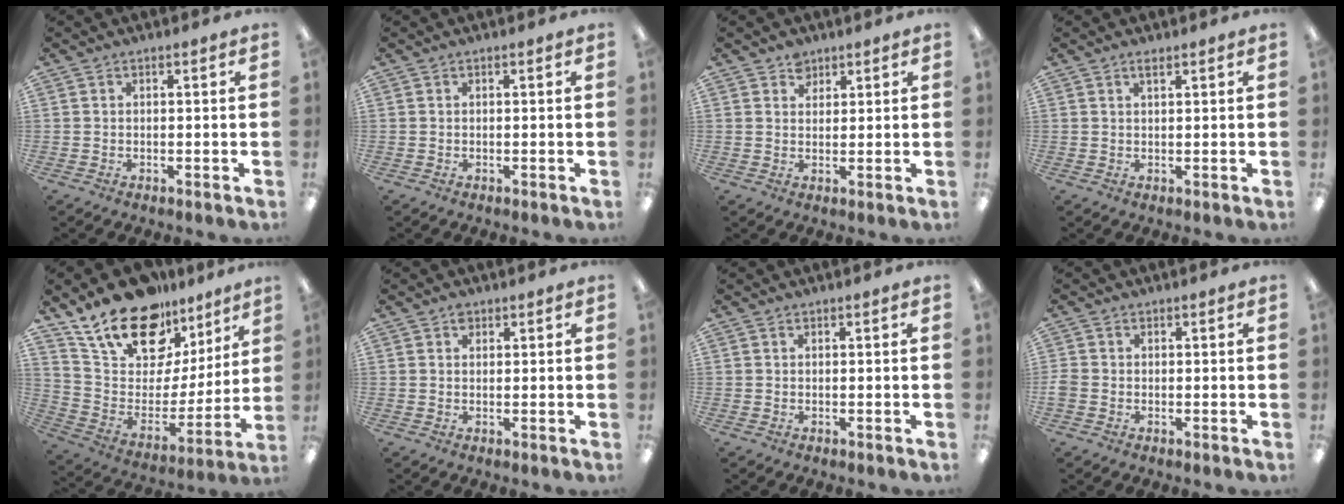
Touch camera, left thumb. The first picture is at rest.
{"total": 0.0}
{"total": 3.3, "force": [2.5, 2.1, 0.5], "torque": [0.001, -0.009, 0.044]}
{"total": 1.4, "force": [1.0, 0.4, 0.8], "torque": [-0.019, 0.001, 0.019]}
{"total": 21.2, "force": [15.6, 10.8, 9.5], "torque": [-0.178, -0.100, 0.283]}
{"total": 1.5, "force": [0.9, 1.0, 0.5], "torque": [-0.004, -0.002, 0.015]}
{"total": 0.0}
{"total": 1.6, "force": [-0.5, 1.4, 0.7], "torque": [-0.009, 0.003, -0.008]}